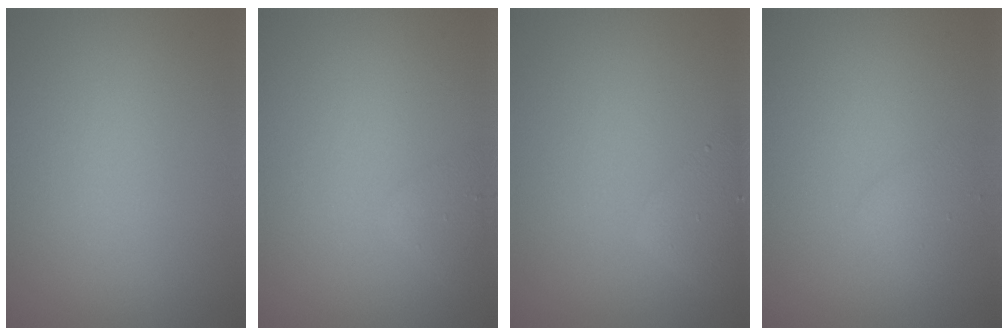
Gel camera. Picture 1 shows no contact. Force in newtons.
{"total": 1.3, "press": 1.3, "slide": 0.0}
{"total": 2.0, "press": 2.0, "slide": 0.0}
{"total": 1.3, "press": 1.3, "slide": 0.1}